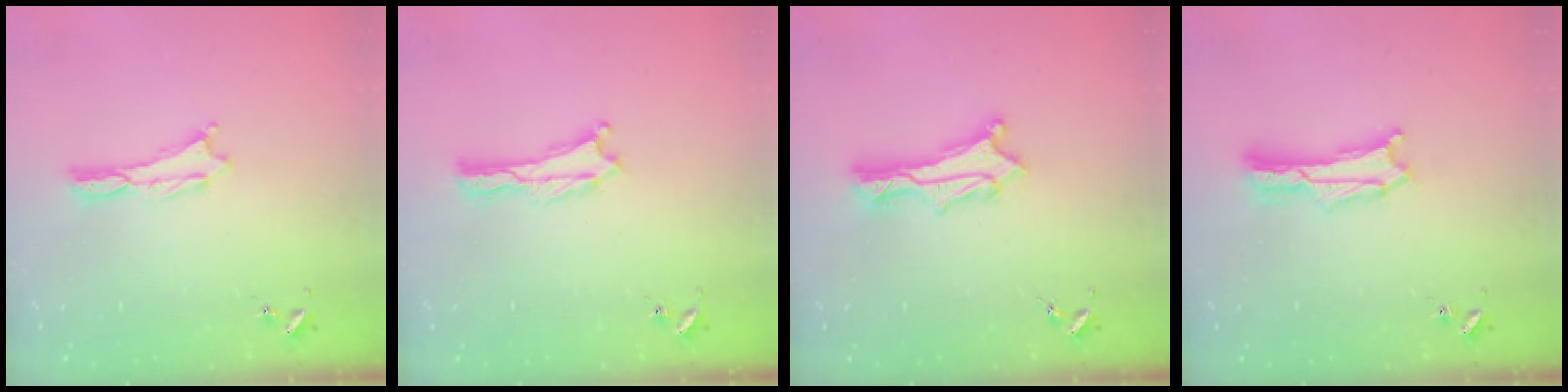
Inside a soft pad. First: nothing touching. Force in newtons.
{"total": 0.0}
{"total": 3.0, "press": 3.0, "slide": 0.2}
{"total": 1.7, "press": 1.7, "slide": 0.3}